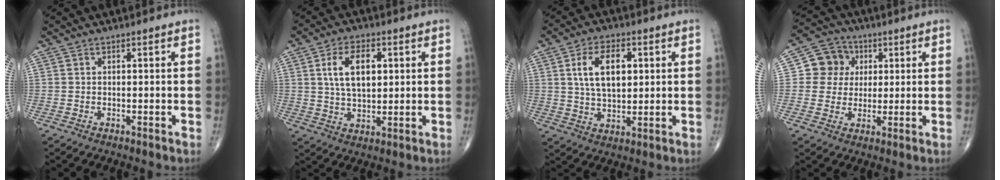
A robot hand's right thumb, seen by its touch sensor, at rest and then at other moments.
{"total": 9.6, "force": [2.4, 5.4, 7.6], "torque": [-0.121, -0.003, 0.044]}
{"total": 10.4, "force": [2.5, 5.9, 8.2], "torque": [-0.128, -0.004, 0.046]}
{"total": 8.2, "force": [1.7, 7.7, 2.3], "torque": [0.002, 0.005, 0.020]}